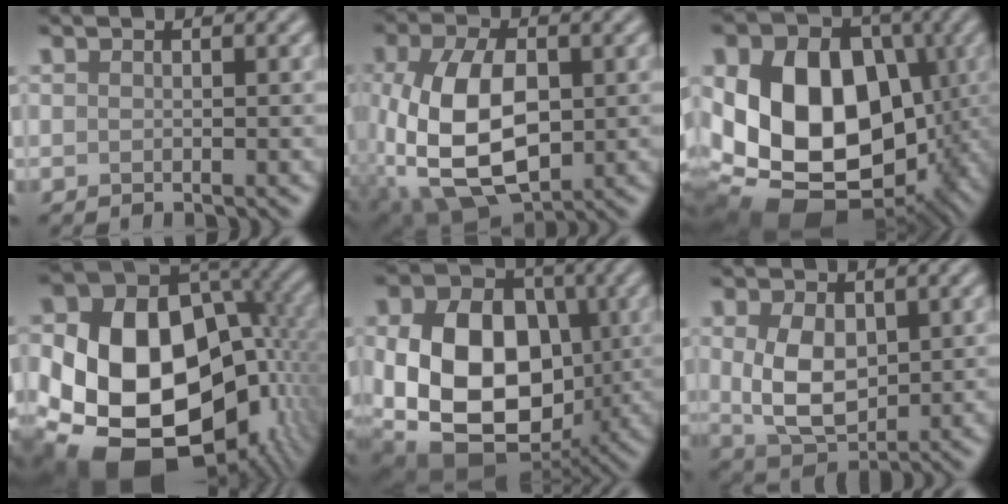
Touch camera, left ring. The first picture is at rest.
{"total": 10.8, "force": [-1.1, 6.2, 8.7], "torque": [-0.193, -0.006, -0.021]}
{"total": 17.2, "force": [-0.7, 12.6, 11.6], "torque": [-0.173, -0.002, -0.017]}
{"total": 19.5, "force": [-4.2, 13.9, 13.0], "torque": [-0.219, -0.022, -0.057]}
{"total": 14.3, "force": [-1.1, 10.3, 9.8], "torque": [-0.166, -0.016, -0.017]}
{"total": 5.6, "force": [0.7, 3.7, 4.2], "torque": [-0.089, -0.005, 0.021]}